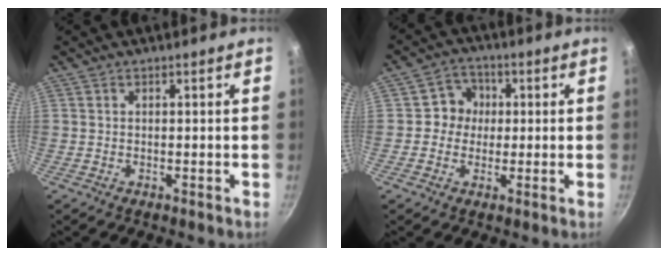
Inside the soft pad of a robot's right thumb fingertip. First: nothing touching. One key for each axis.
{"total": 5.4, "fx": 0.3, "fy": 5.2, "fz": 1.6, "tx": 0.016, "ty": 0.012, "tz": -0.006}